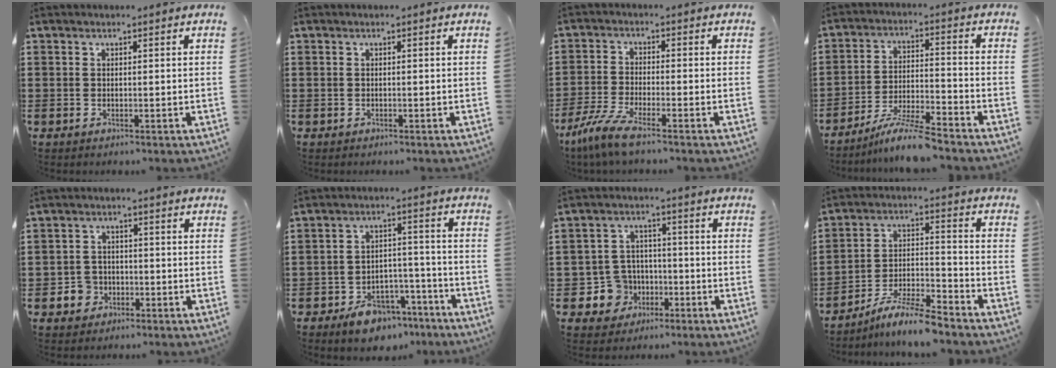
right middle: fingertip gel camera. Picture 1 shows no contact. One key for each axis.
{"total": 0.0}
{"total": 5.4, "fx": -4.2, "fy": 0.3, "fz": 3.4, "tx": -0.099, "ty": -0.023, "tz": -0.089}
{"total": 7.3, "fx": -6.5, "fy": -0.1, "fz": 3.3, "tx": -0.068, "ty": -0.007, "tz": -0.126}
{"total": 3.2, "fx": -1.6, "fy": 2.7, "fz": 0.9, "tx": -0.023, "ty": 0.004, "tz": -0.034}
{"total": 6.8, "fx": -5.7, "fy": 3.1, "fz": 2.1, "tx": -0.027, "ty": 0.031, "tz": -0.104}
{"total": 6.2, "fx": -2.2, "fy": 5.6, "fz": 1.5, "tx": -0.058, "ty": 0.010, "tz": -0.039}
{"total": 7.6, "fx": -7.0, "fy": 0.2, "fz": 2.8, "tx": -0.052, "ty": 0.005, "tz": -0.134}